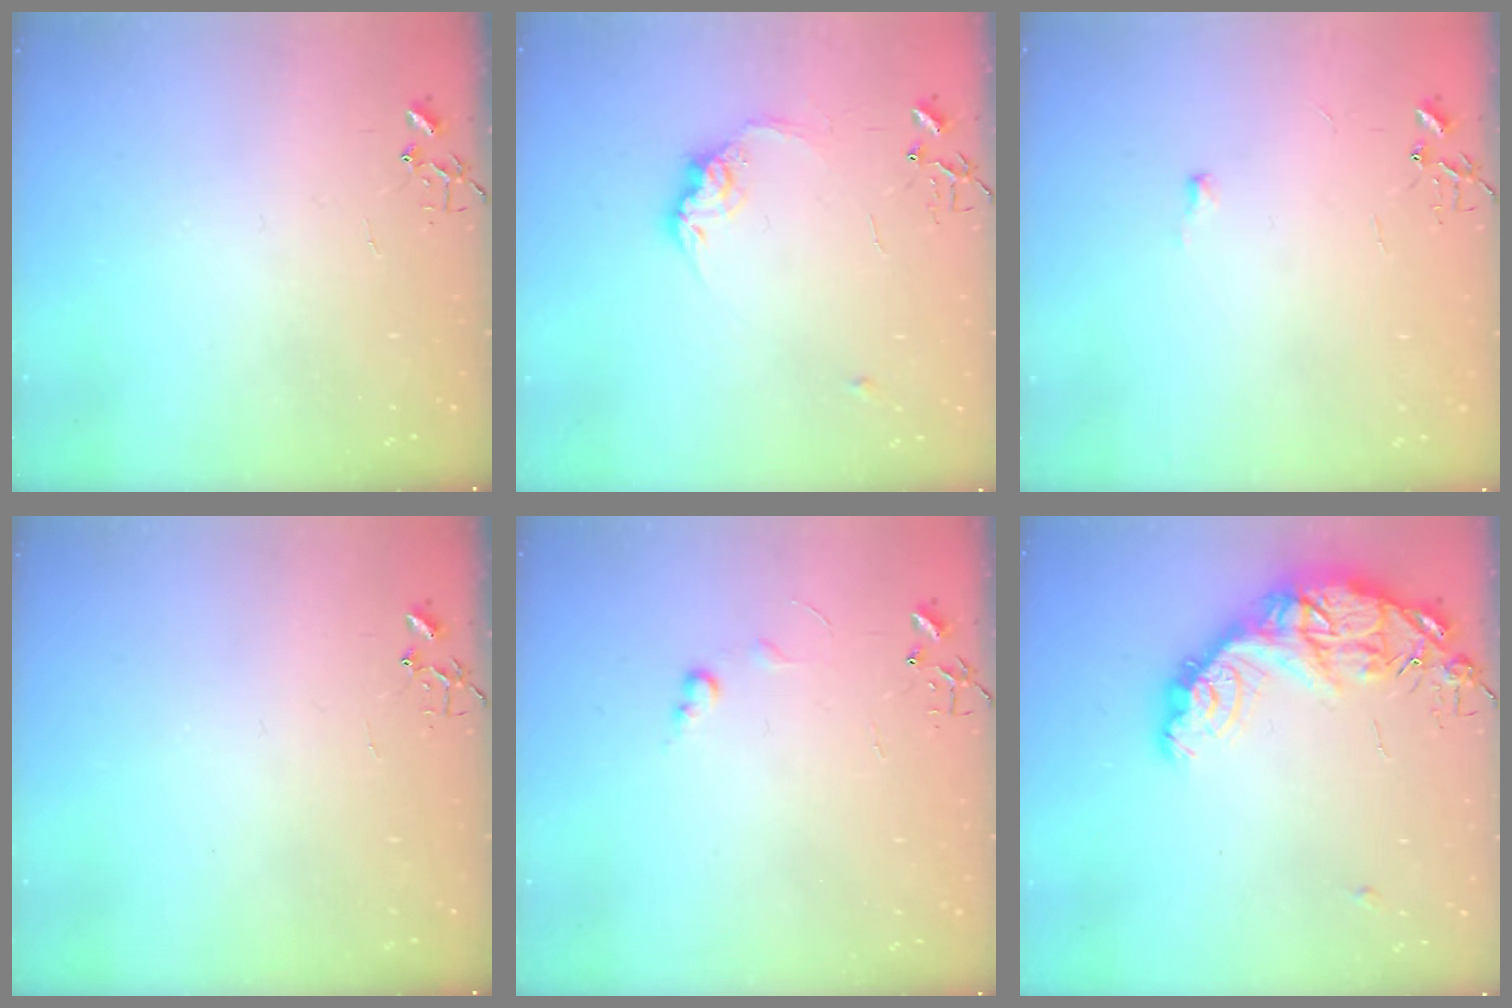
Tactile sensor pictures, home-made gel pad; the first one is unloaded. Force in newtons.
{"total": 10.7, "press": 10.7, "slide": 0.6}
{"total": 3.6, "press": 3.5, "slide": 0.5}
{"total": 0.0}
{"total": 5.8, "press": 5.8, "slide": 0.7}
{"total": 17.0, "press": 16.9, "slide": 1.3}